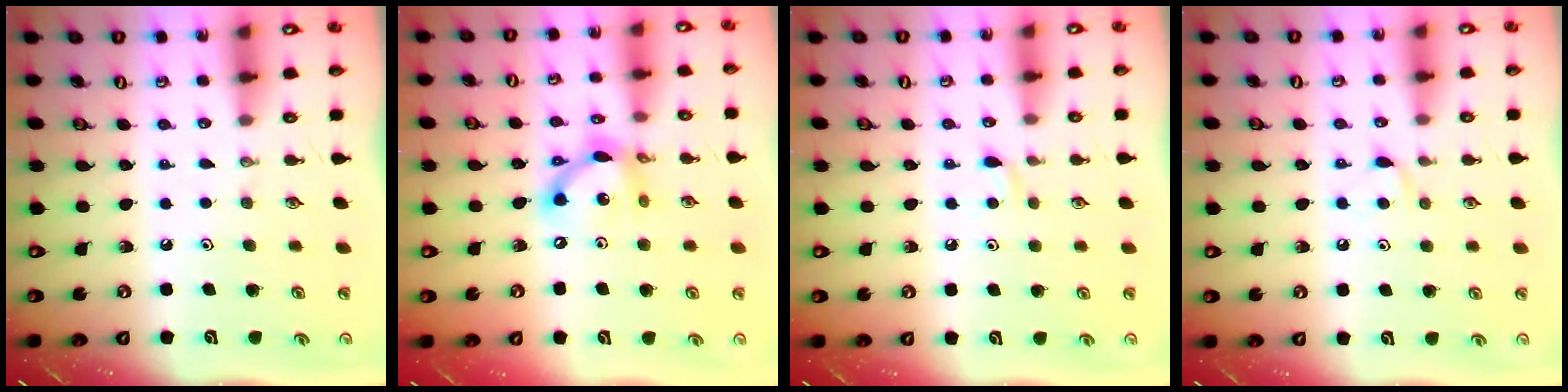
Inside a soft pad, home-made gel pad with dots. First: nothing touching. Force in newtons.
{"total": 13.0, "press": 13.0, "slide": 0.6}
{"total": 3.9, "press": 3.8, "slide": 0.5}
{"total": 5.0, "press": 5.0, "slide": 0.7}